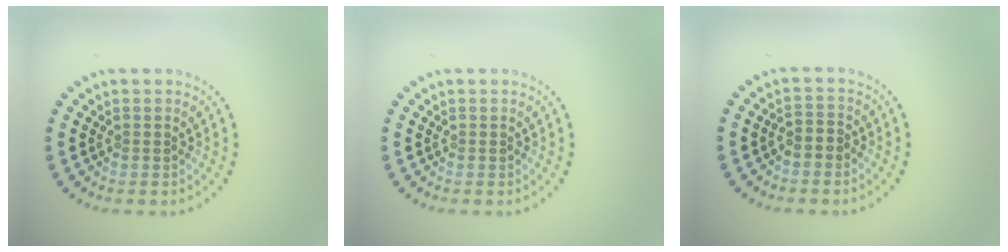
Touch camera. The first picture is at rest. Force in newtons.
{"total": 0.0}
{"total": 1.5, "press": 1.3, "slide": 0.9}